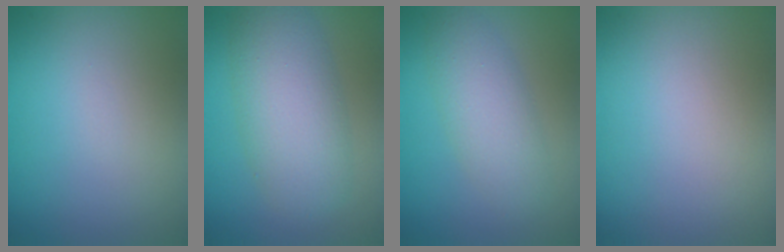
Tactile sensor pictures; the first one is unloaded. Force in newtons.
{"total": 6.6, "press": 6.6, "slide": 0.1}
{"total": 3.8, "press": 3.8, "slide": 0.1}
{"total": 0.0}